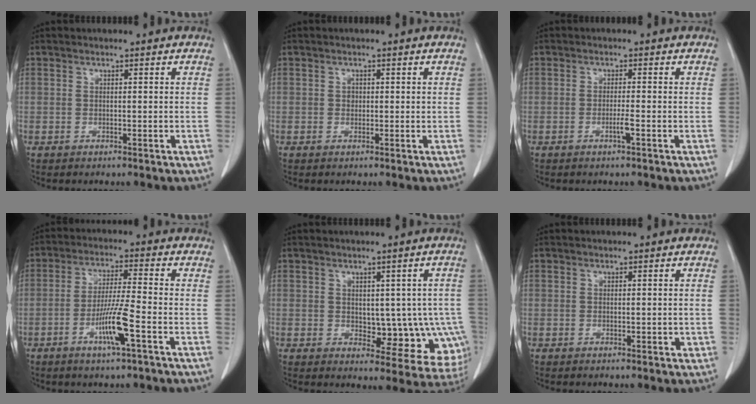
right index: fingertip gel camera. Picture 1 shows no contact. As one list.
[{"total": 0.9, "force": [0.1, 0.8, 0.5], "torque": [-0.007, 0.002, 0.001]}, {"total": 1.7, "force": [-0.8, -0.2, 1.5], "torque": [-0.031, -0.003, -0.015]}, {"total": 7.8, "force": [-3.3, -0.2, 7.1], "torque": [-0.136, -0.009, -0.062]}, {"total": 10.4, "force": [-1.4, 5.8, 8.6], "torque": [-0.076, 0.013, -0.003]}, {"total": 1.3, "force": [-0.2, 0.6, 1.1], "torque": [-0.014, 0.001, 0.001]}]